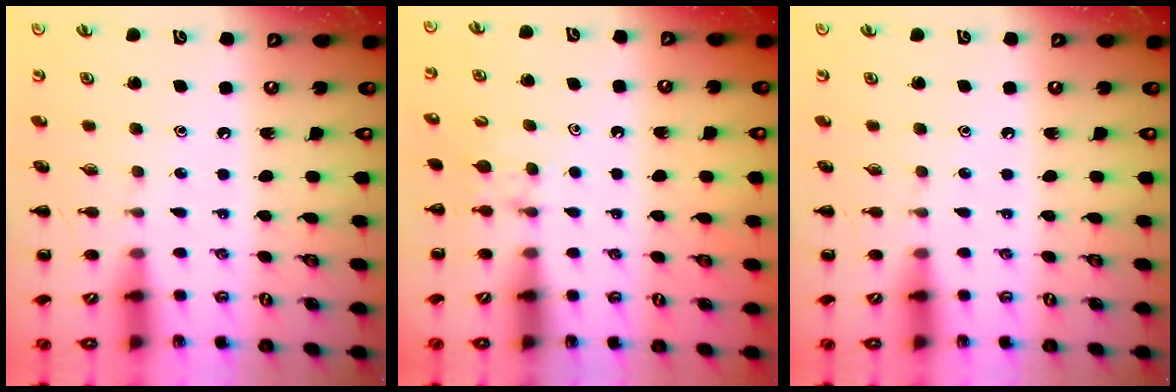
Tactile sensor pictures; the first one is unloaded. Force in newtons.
{"total": 4.1, "press": 3.8, "slide": 1.4}
{"total": 0.0}